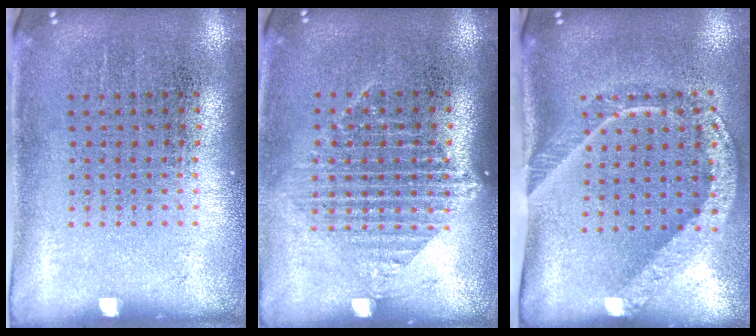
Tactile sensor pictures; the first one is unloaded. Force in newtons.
{"total": 1.4, "press": 1.2, "slide": 0.7}
{"total": 2.1, "press": 1.5, "slide": 1.5}